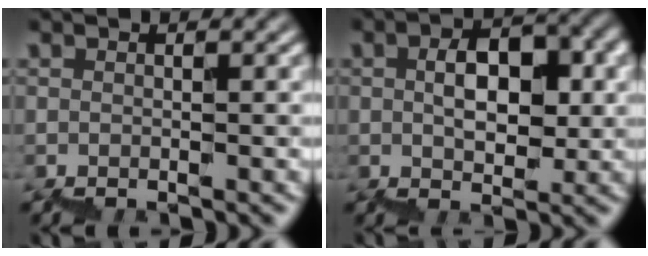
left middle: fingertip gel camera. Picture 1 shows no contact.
{"total": 4.6, "force": [1.9, 2.4, 3.5], "torque": [-0.047, 0.020, 0.028]}